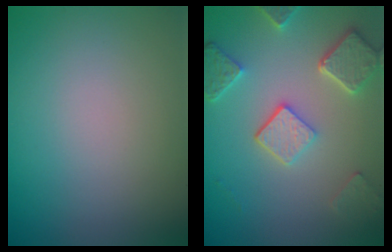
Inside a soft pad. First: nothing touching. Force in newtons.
{"total": 5.1, "press": 4.0, "slide": 3.2}